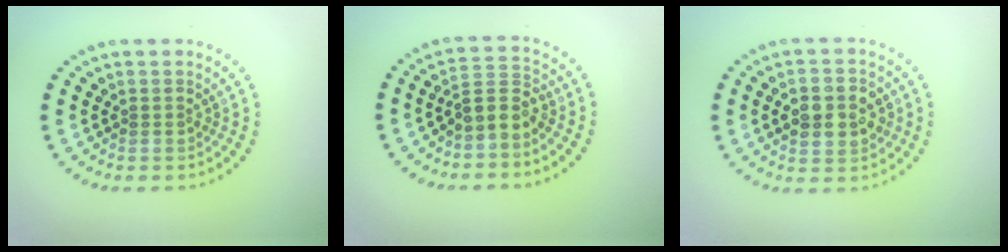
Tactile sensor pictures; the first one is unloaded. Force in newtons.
{"total": 2.8, "press": 2.4, "slide": 1.4}
{"total": 4.3, "press": 4.3, "slide": 0.5}